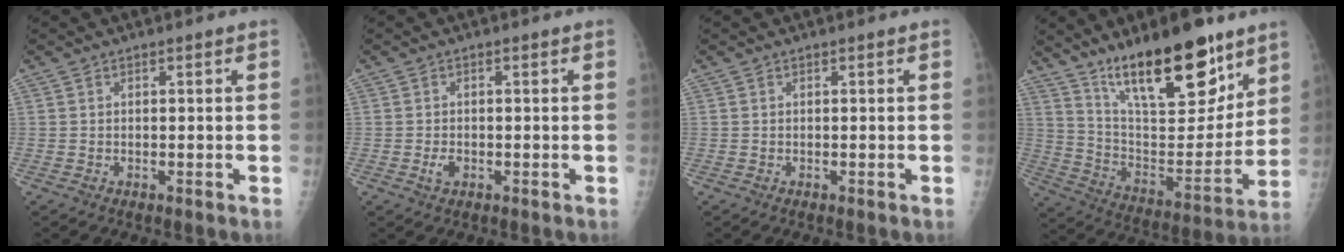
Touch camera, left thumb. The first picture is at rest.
{"total": 1.9, "force": [-0.6, 1.2, 1.3], "torque": [-0.022, 0.000, -0.010]}
{"total": 0.0}
{"total": 23.3, "force": [15.6, 7.9, 15.3], "torque": [-0.199, -0.081, 0.268]}